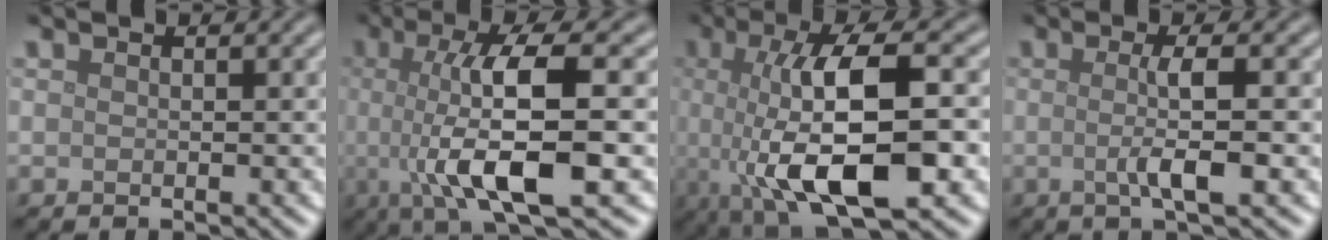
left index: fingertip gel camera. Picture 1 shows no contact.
{"total": 9.8, "force": [-0.8, 2.7, 9.4], "torque": [-0.144, -0.004, -0.014]}
{"total": 10.9, "force": [-1.1, 3.6, 10.2], "torque": [-0.172, -0.001, -0.019]}
{"total": 3.7, "force": [-0.2, 0.7, 3.6], "torque": [-0.059, -0.004, -0.006]}